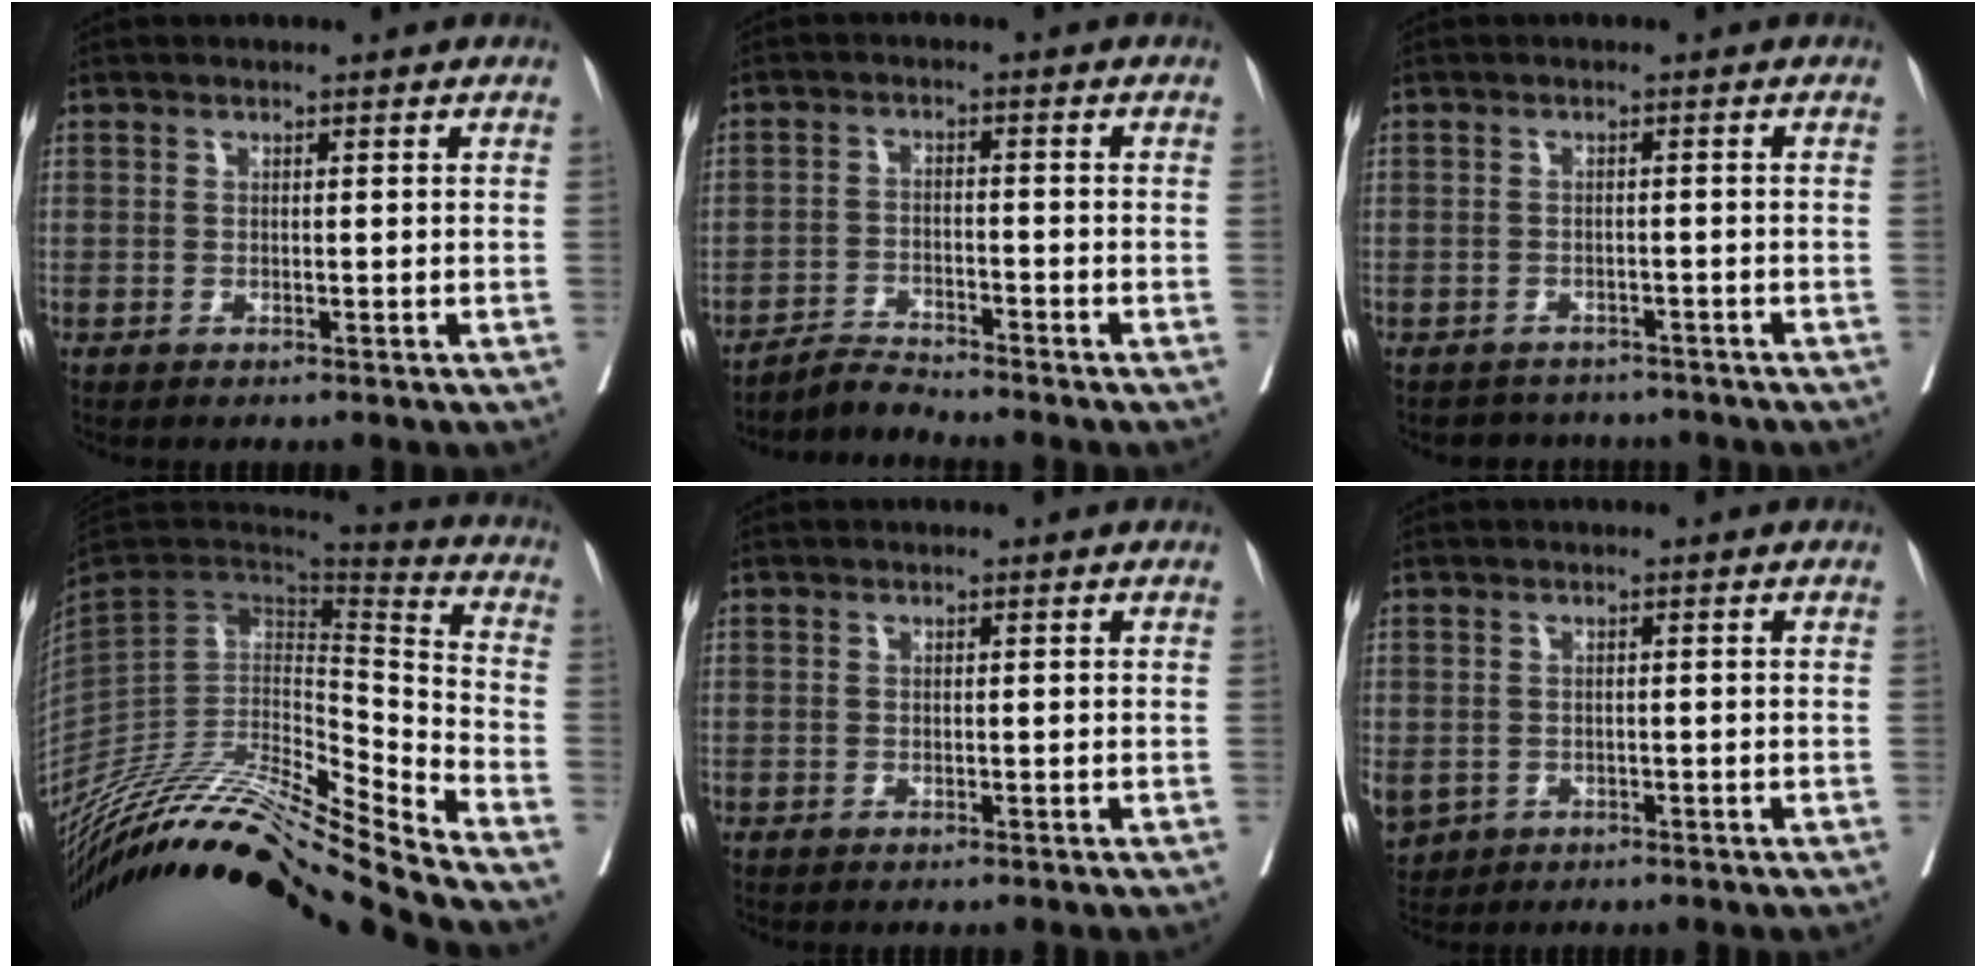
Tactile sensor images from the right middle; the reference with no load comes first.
{"total": 3.4, "force": [-3.3, -0.8, -0.5], "torque": [0.010, -0.015, -0.059]}
{"total": 4.8, "force": [-4.3, 2.1, 0.1], "torque": [0.002, 0.006, -0.052]}
{"total": 31.1, "force": [-26.7, 0.7, 16.0], "torque": [-0.276, -0.040, -0.440]}
{"total": 0.0}
{"total": 6.5, "force": [-2.5, 5.5, 2.4], "torque": [-0.074, -0.003, -0.031]}